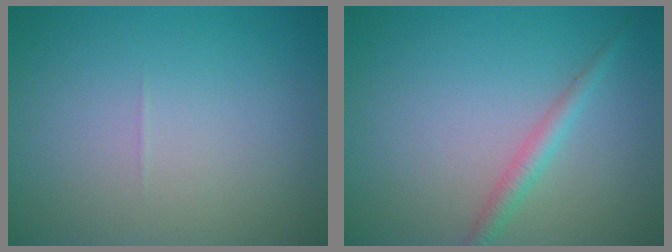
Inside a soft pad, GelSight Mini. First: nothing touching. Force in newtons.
{"total": 1.8, "press": 1.8, "slide": 0.1}